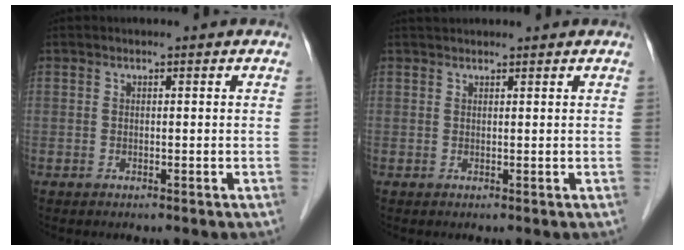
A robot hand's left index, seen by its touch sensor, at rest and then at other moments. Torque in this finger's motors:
{"motor_torque": [0.13, -0.05, -0.01, -0.01]}